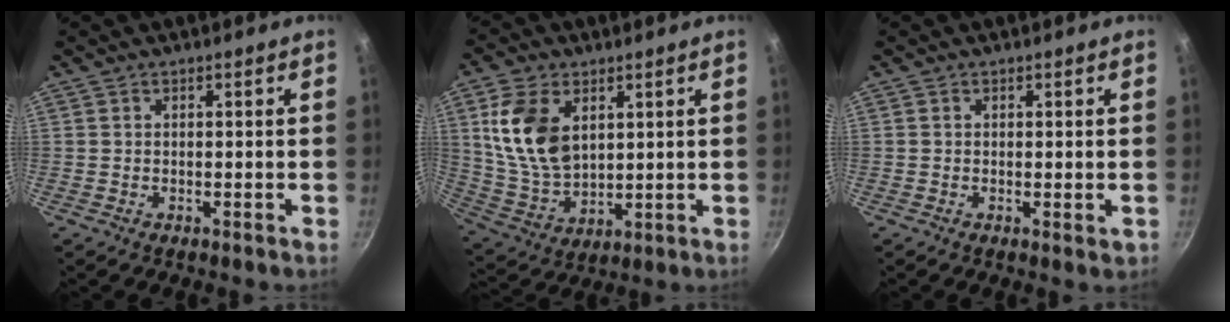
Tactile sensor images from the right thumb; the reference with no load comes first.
{"total": 13.8, "force": [4.3, 8.8, 9.7], "torque": [-0.172, -0.024, 0.096]}
{"total": 1.0, "force": [0.0, 0.3, 0.9], "torque": [-0.013, -0.003, -0.002]}